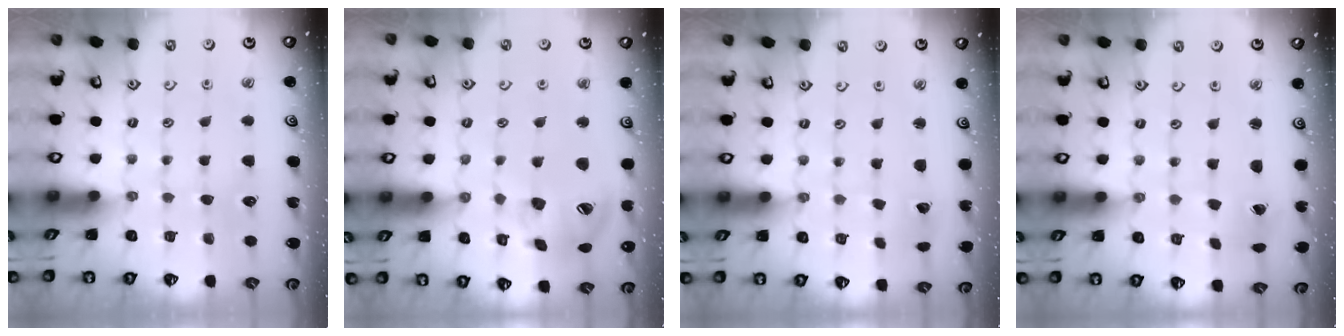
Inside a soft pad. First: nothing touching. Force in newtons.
{"total": 16.7, "press": 16.5, "slide": 2.3}
{"total": 1.7, "press": 1.7, "slide": 0.1}
{"total": 0.8, "press": 0.8, "slide": 0.1}